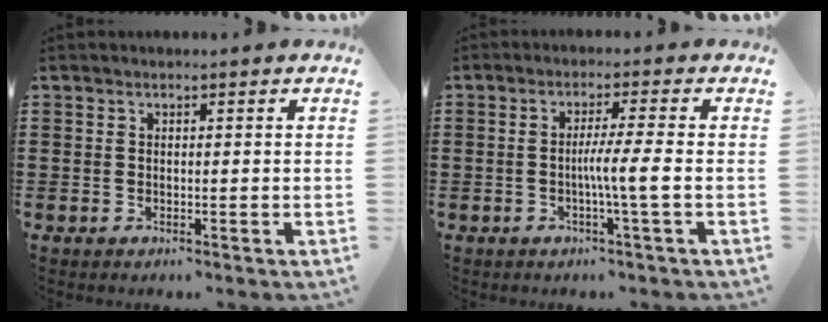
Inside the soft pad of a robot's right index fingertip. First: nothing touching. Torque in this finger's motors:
{"motor_torque": [1.03, -0.45, 0.48, 0.15]}